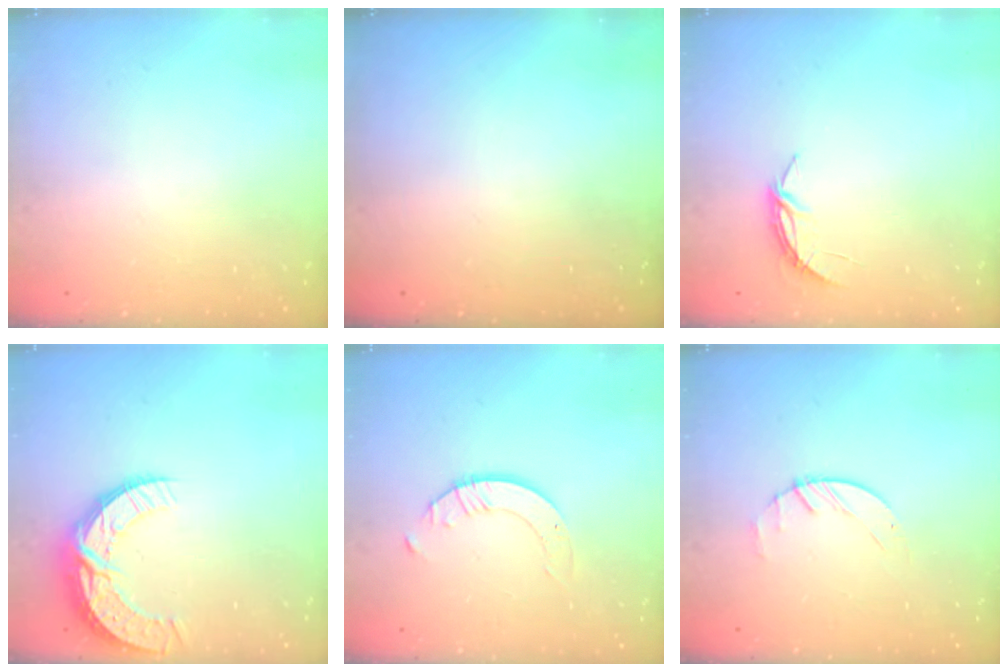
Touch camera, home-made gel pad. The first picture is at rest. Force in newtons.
{"total": 0.0}
{"total": 4.4, "press": 4.3, "slide": 0.4}
{"total": 10.2, "press": 10.2, "slide": 0.8}
{"total": 2.1, "press": 2.1, "slide": 0.2}
{"total": 1.4, "press": 1.3, "slide": 0.2}